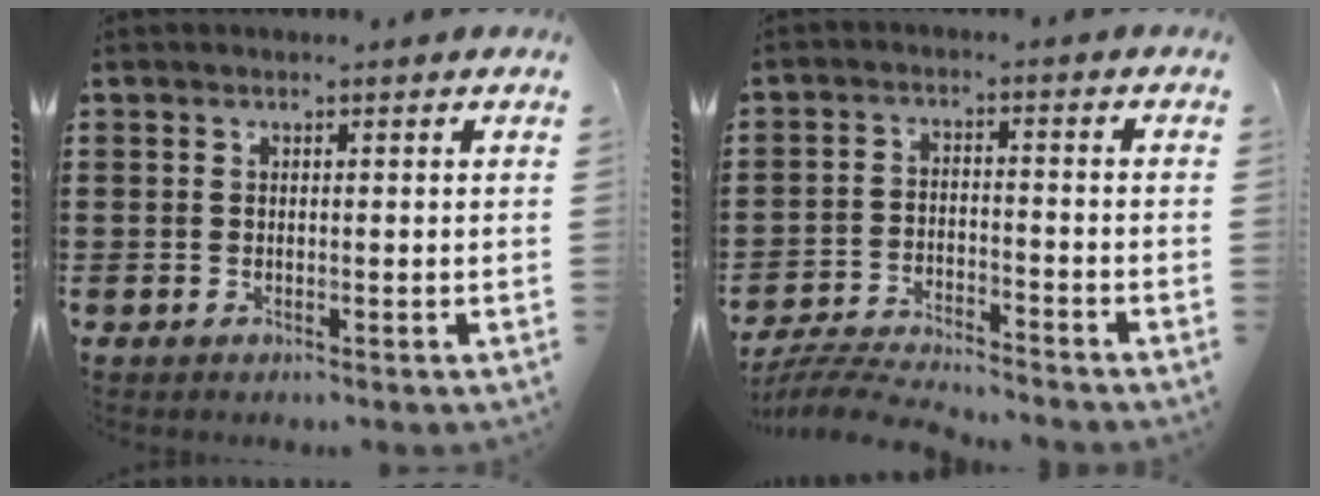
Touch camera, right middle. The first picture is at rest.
{"total": 5.5, "force": [-5.3, 0.3, 1.2], "torque": [-0.030, 0.000, -0.109]}